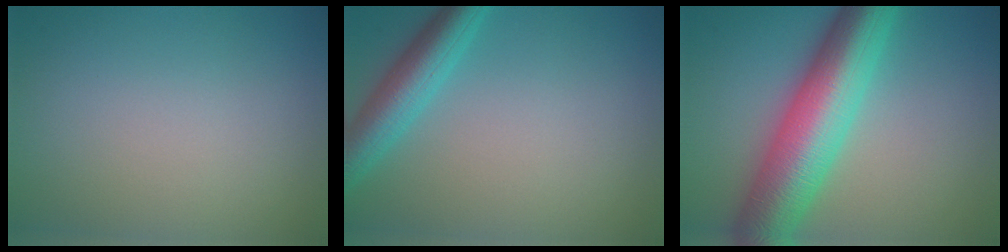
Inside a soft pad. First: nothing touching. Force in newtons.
{"total": 4.5, "press": 4.5, "slide": 0.2}
{"total": 10.3, "press": 10.3, "slide": 0.2}